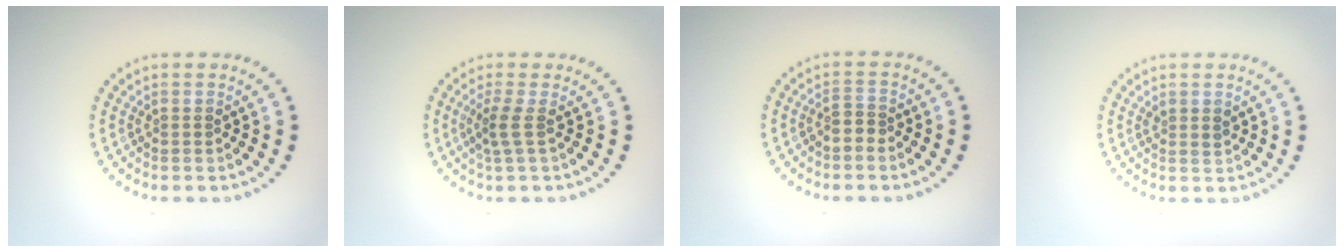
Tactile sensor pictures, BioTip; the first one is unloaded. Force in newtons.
{"total": 1.8, "press": 1.2, "slide": 1.4}
{"total": 1.6, "press": 1.2, "slide": 1.0}
{"total": 0.9, "press": 0.8, "slide": 0.4}